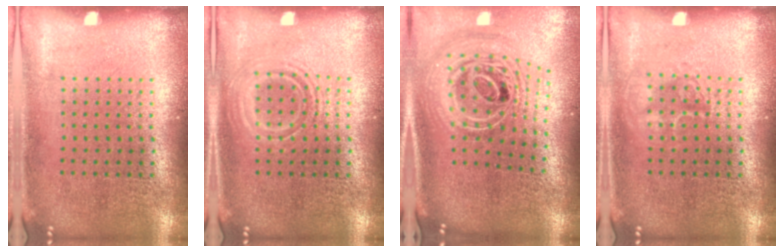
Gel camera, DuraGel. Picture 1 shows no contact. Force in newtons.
{"total": 1.1, "press": 1.1, "slide": 0.2}
{"total": 2.8, "press": 1.9, "slide": 2.0}
{"total": 1.7, "press": 1.6, "slide": 0.3}